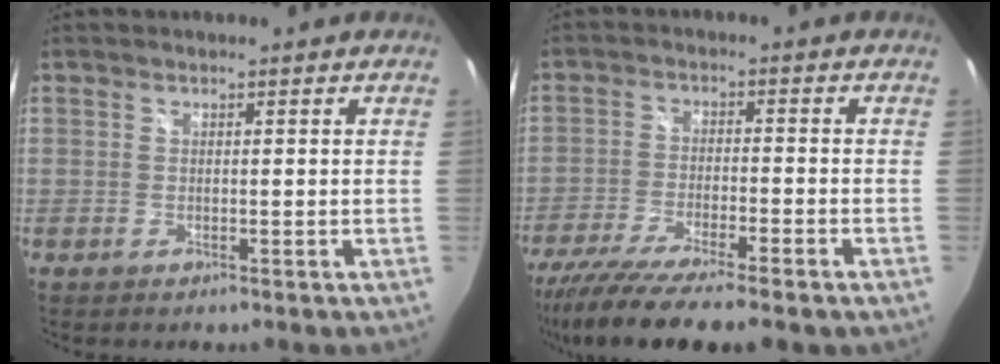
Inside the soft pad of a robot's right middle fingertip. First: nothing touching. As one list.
[{"total": 14.1, "force": [-11.2, 1.7, 8.3], "torque": [-0.170, -0.048, -0.188]}]